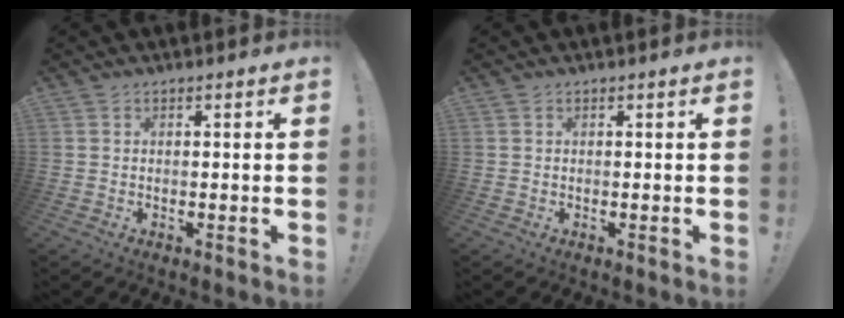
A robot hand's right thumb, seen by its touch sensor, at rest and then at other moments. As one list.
[{"total": 0.0}]